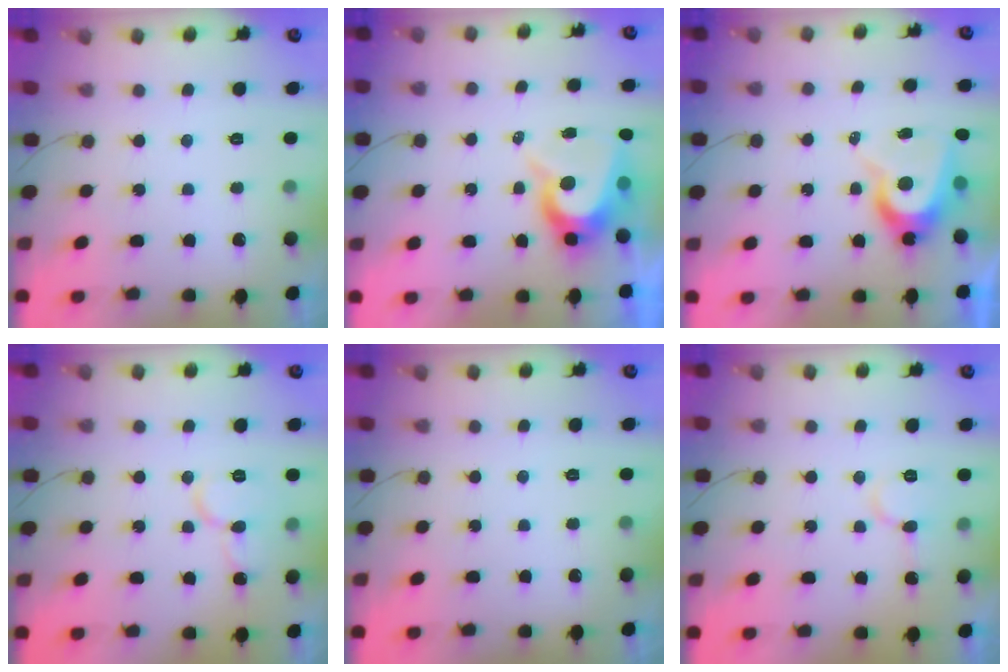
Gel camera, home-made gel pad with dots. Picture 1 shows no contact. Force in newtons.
{"total": 9.2, "press": 9.2, "slide": 0.8}
{"total": 8.4, "press": 8.4, "slide": 0.5}
{"total": 8.0, "press": 7.9, "slide": 1.0}
{"total": 0.0}
{"total": 7.5, "press": 7.4, "slide": 0.9}